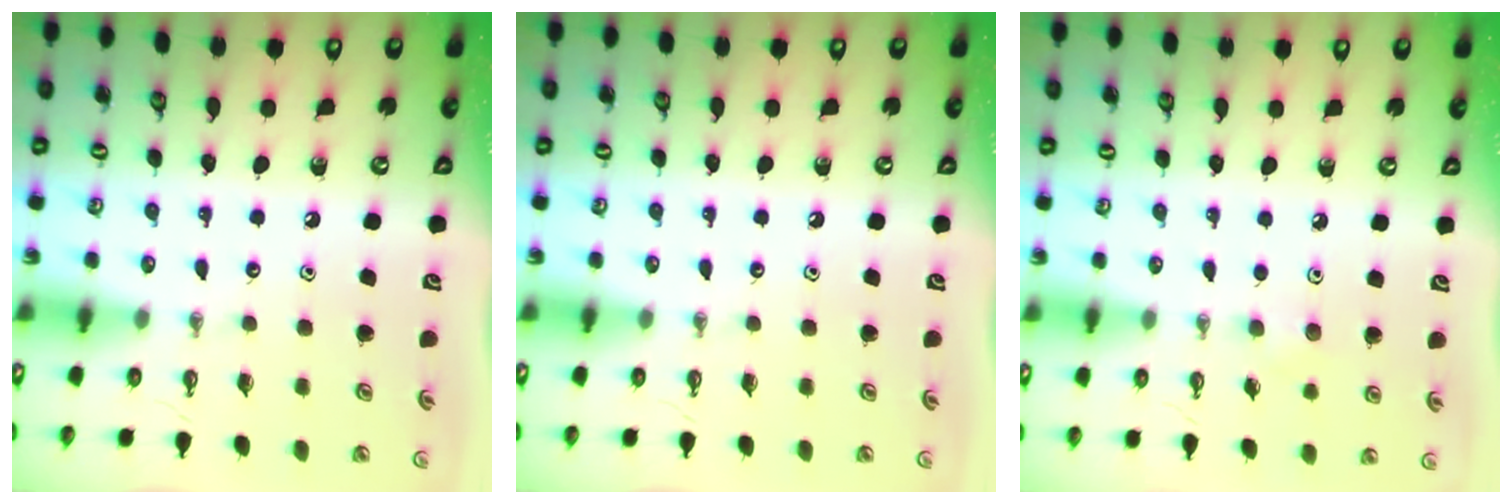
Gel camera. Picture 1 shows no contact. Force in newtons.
{"total": 0.0}
{"total": 5.3, "press": 4.8, "slide": 2.4}